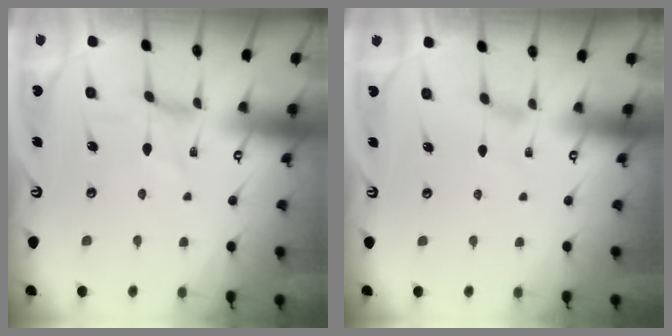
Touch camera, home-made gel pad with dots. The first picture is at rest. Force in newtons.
{"total": 0.6, "press": 0.5, "slide": 0.3}